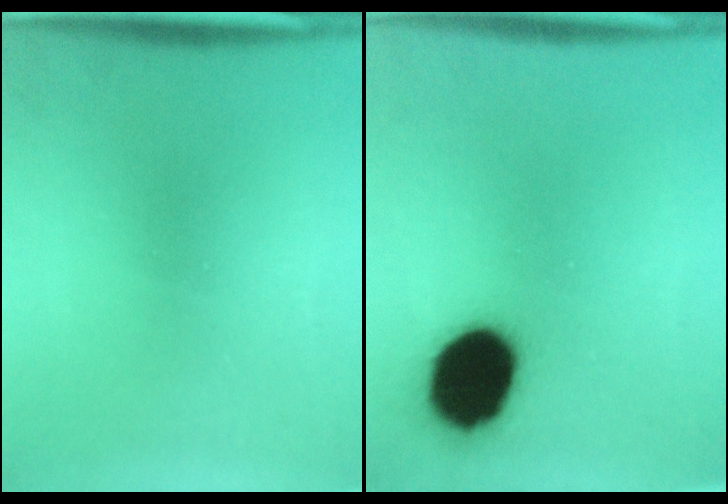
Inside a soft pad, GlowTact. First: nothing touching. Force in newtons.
{"total": 15.9}